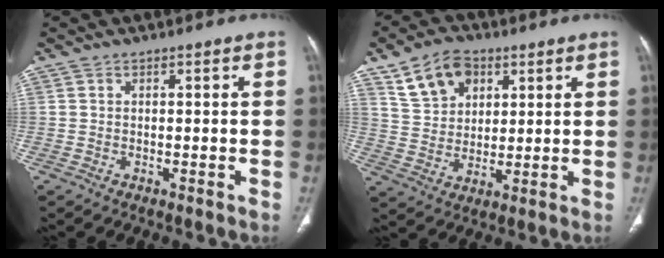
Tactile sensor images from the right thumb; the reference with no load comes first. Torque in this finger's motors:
{"motor_torque": [-0.74, 0.98, 0.39, 1.02, 0.03]}